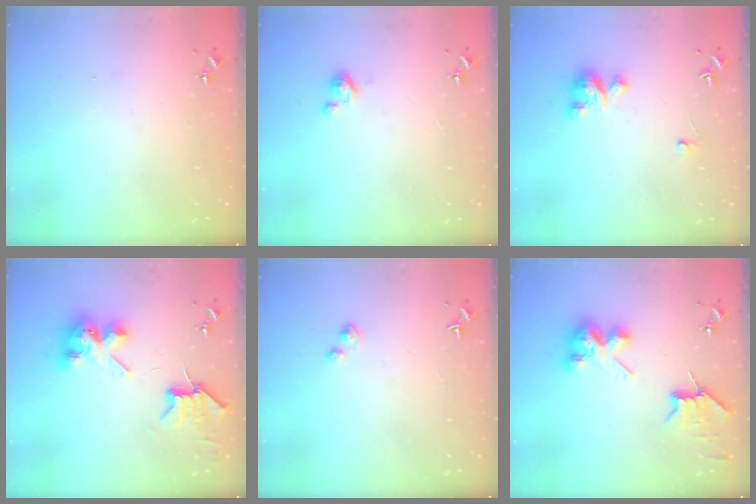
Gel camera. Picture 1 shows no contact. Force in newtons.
{"total": 2.8, "press": 2.8, "slide": 0.3}
{"total": 4.7, "press": 4.7, "slide": 0.3}
{"total": 8.9, "press": 8.8, "slide": 0.6}
{"total": 1.5, "press": 1.5, "slide": 0.4}
{"total": 7.9, "press": 7.9, "slide": 0.4}